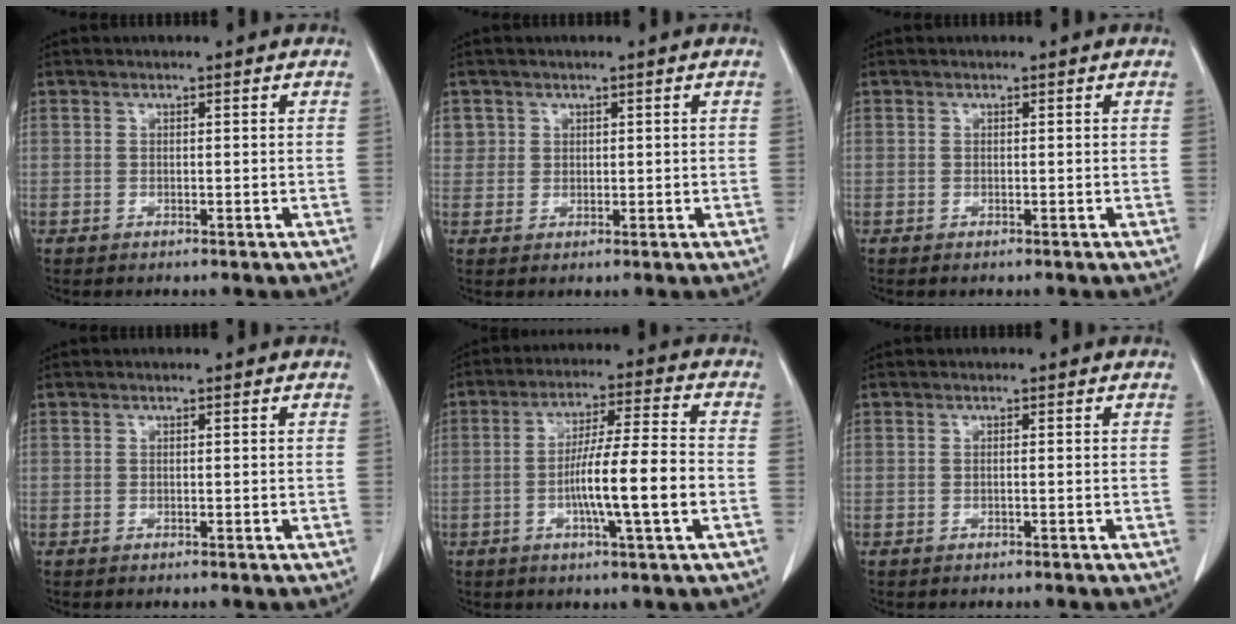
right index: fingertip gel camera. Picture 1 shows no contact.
{"total": 2.5, "force": [1.1, 2.2, 0.0], "torque": [0.018, -0.001, 0.015]}
{"total": 0.0}
{"total": 0.0}
{"total": 11.3, "force": [-2.6, 0.1, 11.0], "torque": [-0.190, 0.003, -0.049]}
{"total": 0.0}